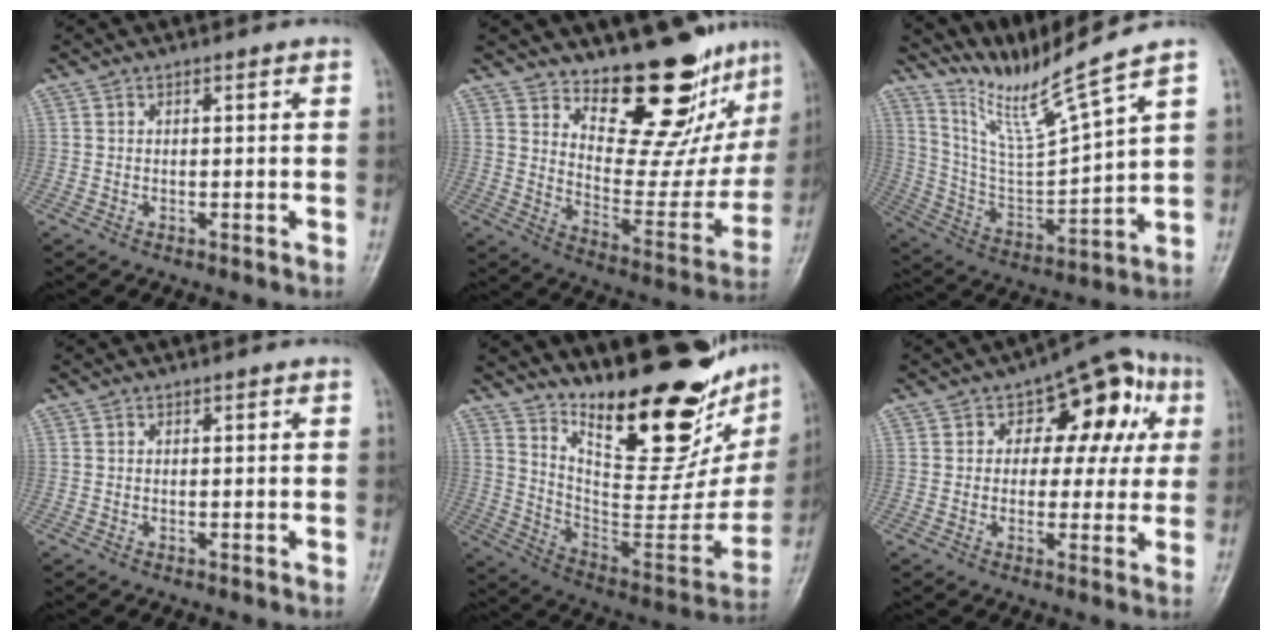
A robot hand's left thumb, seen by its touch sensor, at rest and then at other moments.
{"total": 18.7, "force": [14.5, 7.1, 9.5], "torque": [-0.066, -0.124, 0.213]}
{"total": 12.8, "force": [11.0, -1.7, 6.3], "torque": [-0.117, -0.072, 0.220]}
{"total": 0.0}
{"total": 29.5, "force": [19.8, 9.8, 19.6], "torque": [-0.258, -0.111, 0.308]}
{"total": 12.9, "force": [3.0, 8.2, 9.5], "torque": [-0.054, 0.027, 0.028]}